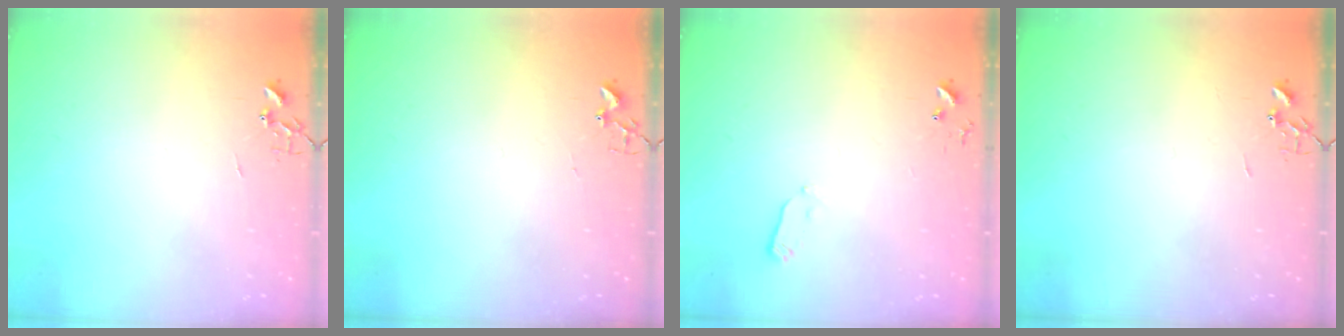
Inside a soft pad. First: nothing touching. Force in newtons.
{"total": 1.8, "press": 1.8, "slide": 0.2}
{"total": 2.7, "press": 2.6, "slide": 0.4}
{"total": 0.0}